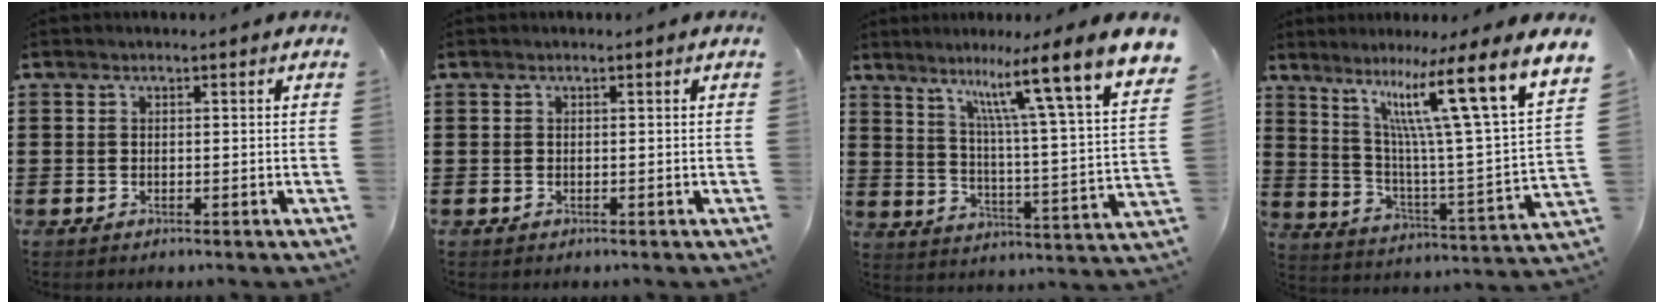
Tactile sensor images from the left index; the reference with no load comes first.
{"total": 0.0}
{"total": 11.6, "force": [8.1, -0.7, 8.2], "torque": [-0.147, -0.076, 0.115]}
{"total": 13.9, "force": [8.9, 0.2, 10.7], "torque": [-0.203, -0.073, 0.128]}